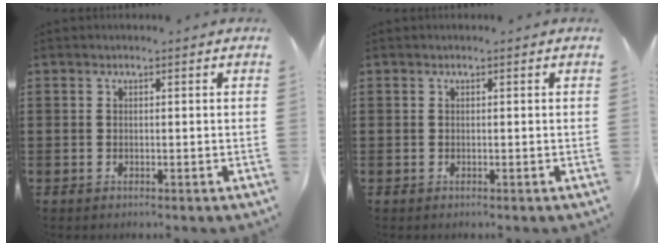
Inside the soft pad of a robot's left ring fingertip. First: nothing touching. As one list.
[{"total": 0.0}]